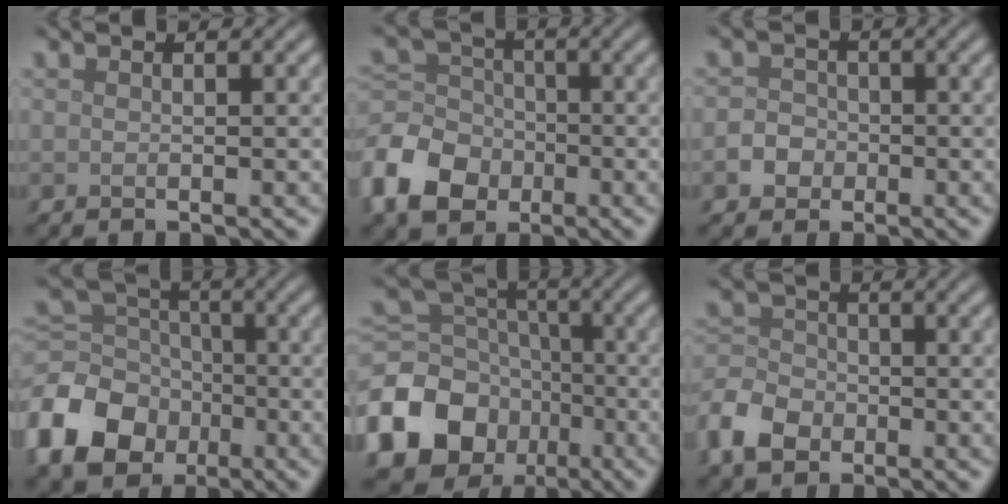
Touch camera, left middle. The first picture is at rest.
{"total": 7.8, "force": [-3.6, 5.8, 3.7], "torque": [-0.085, 0.001, -0.091]}
{"total": 2.3, "force": [-0.8, 2.1, 0.8], "torque": [0.005, 0.001, -0.020]}
{"total": 10.0, "force": [-4.4, 7.6, 4.8], "torque": [-0.121, -0.010, -0.104]}
{"total": 13.2, "force": [-5.6, 10.8, 5.1], "torque": [-0.143, -0.012, -0.112]}
{"total": 5.4, "force": [-2.9, 3.8, 2.6], "torque": [-0.063, -0.002, -0.072]}